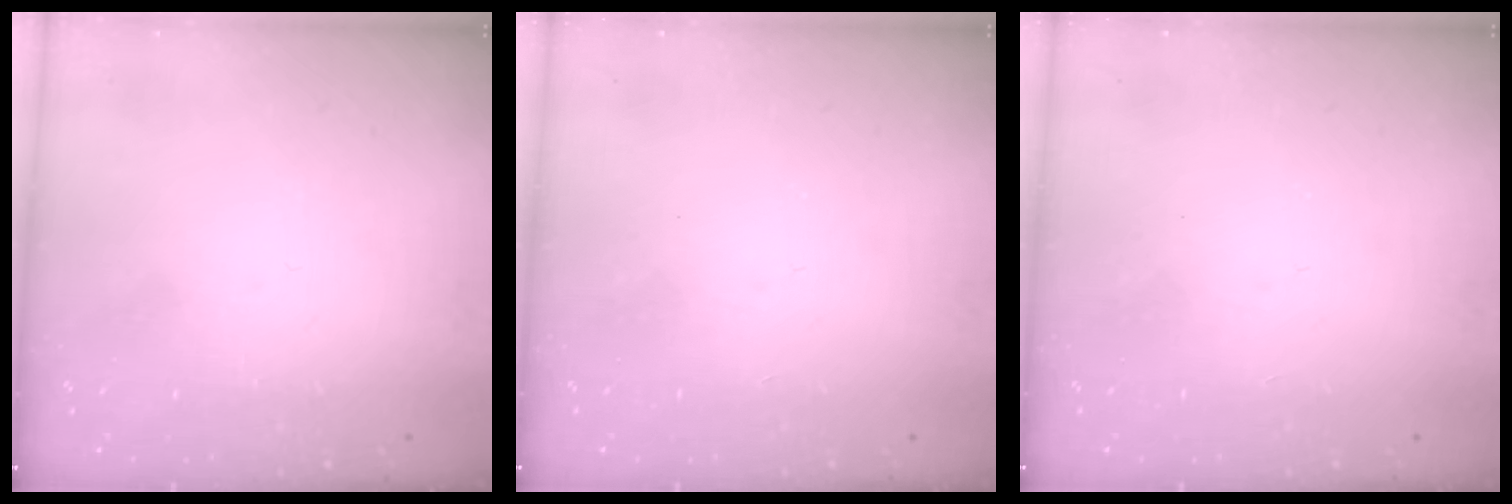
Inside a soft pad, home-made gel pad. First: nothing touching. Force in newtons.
{"total": 1.1, "press": 1.0, "slide": 0.4}
{"total": 1.1, "press": 1.0, "slide": 0.4}